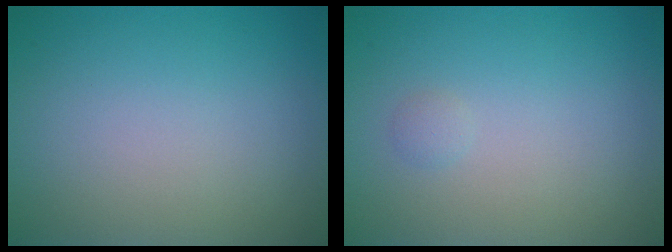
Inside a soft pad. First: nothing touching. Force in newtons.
{"total": 0.6, "press": 0.6, "slide": 0.1}